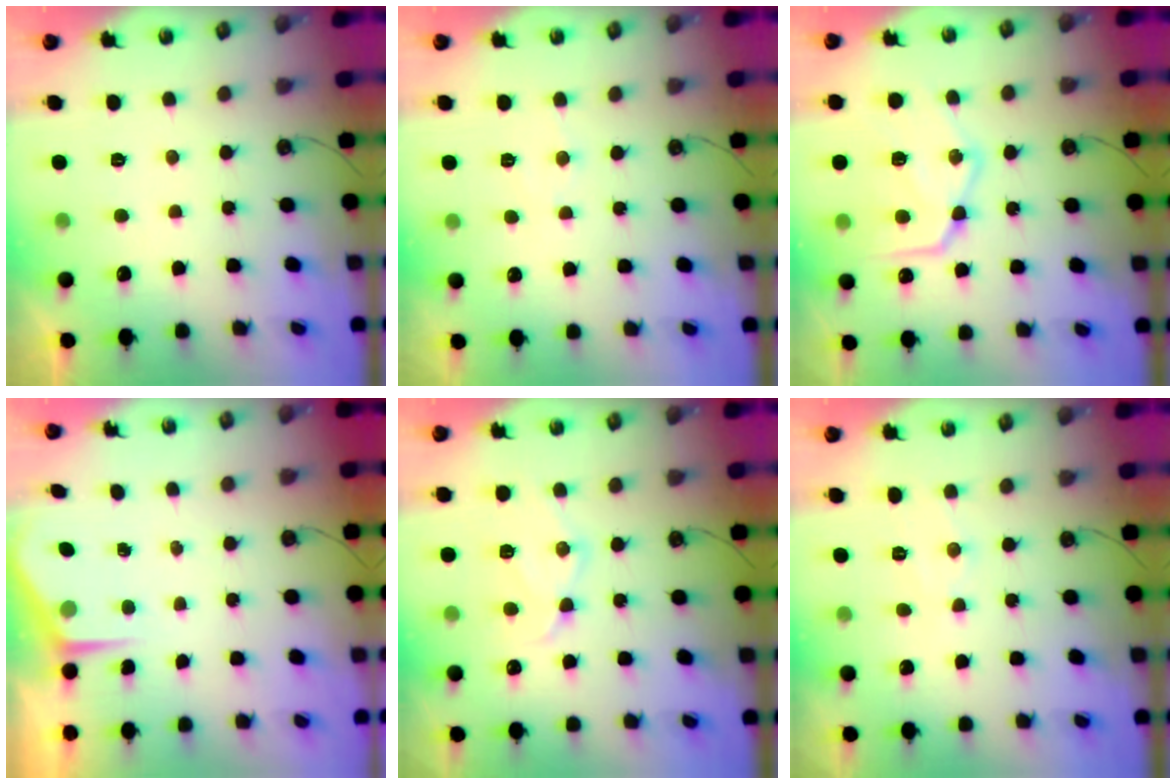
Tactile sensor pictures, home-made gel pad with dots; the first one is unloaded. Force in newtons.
{"total": 4.9, "press": 4.9, "slide": 0.5}
{"total": 20.2, "press": 20.1, "slide": 1.9}
{"total": 3.4, "press": 3.4, "slide": 0.5}
{"total": 13.7, "press": 13.7, "slide": 1.2}
{"total": 6.5, "press": 6.5, "slide": 0.2}